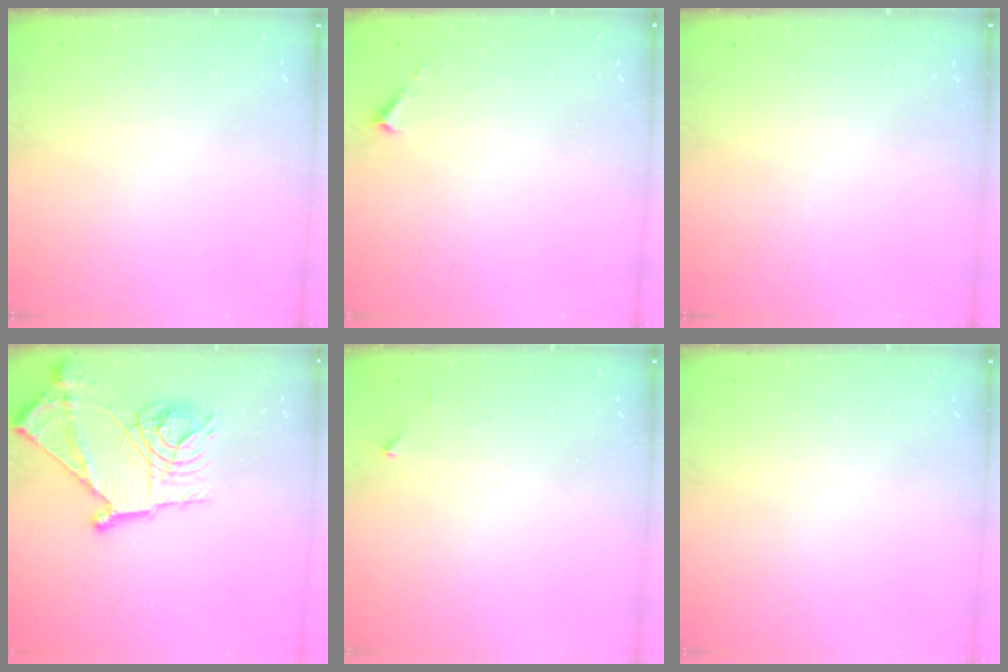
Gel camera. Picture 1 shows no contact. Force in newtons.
{"total": 2.1, "press": 2.1, "slide": 0.2}
{"total": 0.0}
{"total": 22.2, "press": 22.1, "slide": 2.3}
{"total": 2.0, "press": 2.0, "slide": 0.2}
{"total": 0.0}